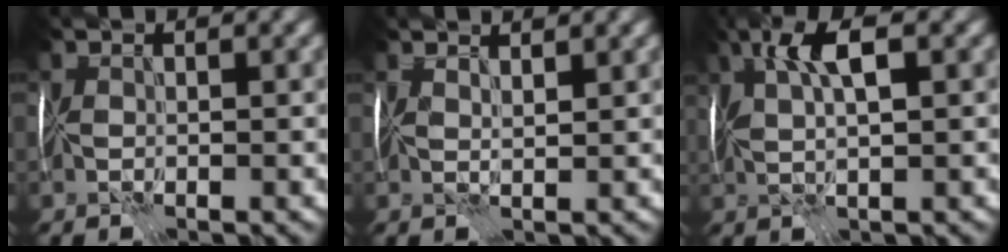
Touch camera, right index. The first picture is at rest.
{"total": 2.2, "force": [1.9, 0.3, 1.1], "torque": [-0.013, 0.007, 0.020]}
{"total": 5.8, "force": [2.2, 1.9, 5.0], "torque": [-0.097, 0.011, 0.037]}